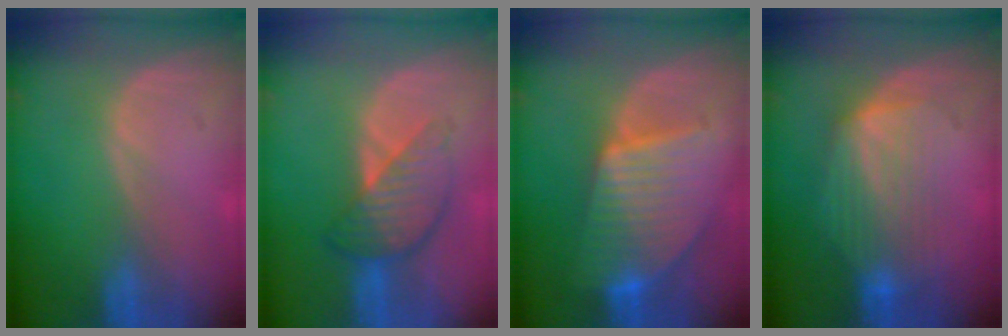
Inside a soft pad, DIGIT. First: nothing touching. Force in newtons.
{"total": 6.1, "press": 6.1, "slide": 0.4}
{"total": 9.8, "press": 9.7, "slide": 0.7}
{"total": 7.2, "press": 7.1, "slide": 1.0}